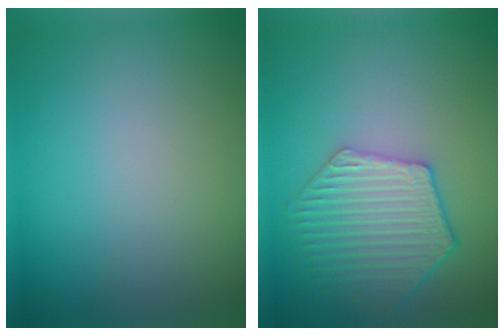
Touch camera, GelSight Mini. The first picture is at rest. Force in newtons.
{"total": 5.7, "press": 4.7, "slide": 3.3}